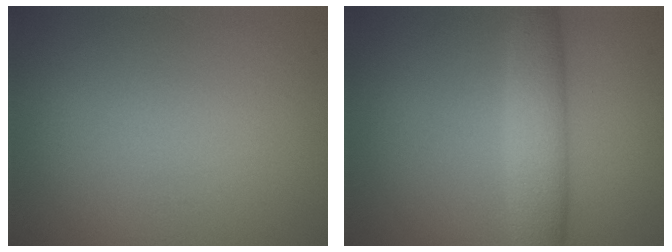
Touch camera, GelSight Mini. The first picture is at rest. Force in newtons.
{"total": 4.3, "press": 4.3, "slide": 0.3}